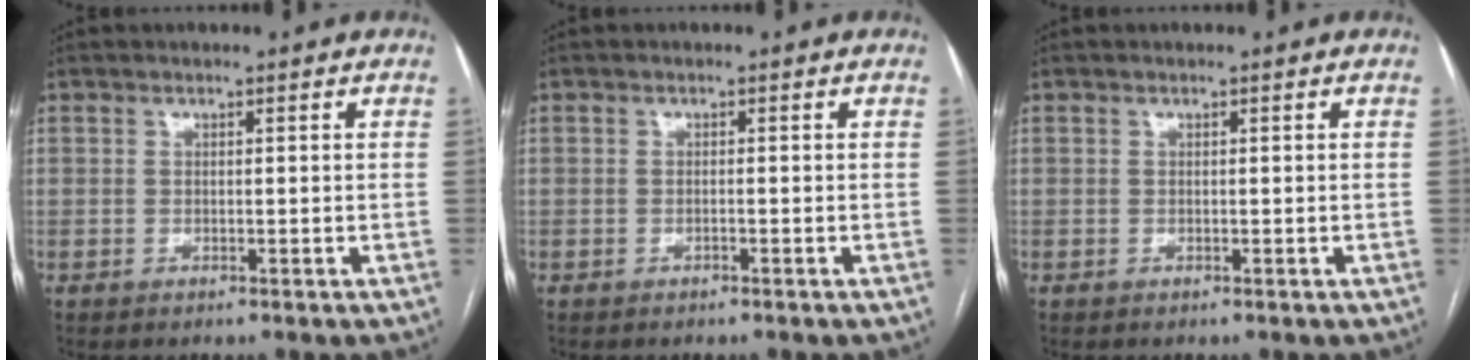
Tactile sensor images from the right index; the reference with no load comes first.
{"total": 0.0}
{"total": 0.0}